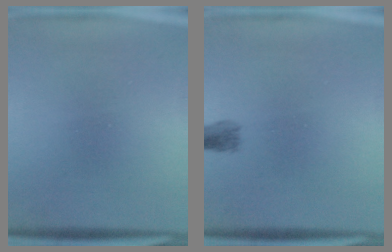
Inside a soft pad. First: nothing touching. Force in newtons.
{"total": 1.8}